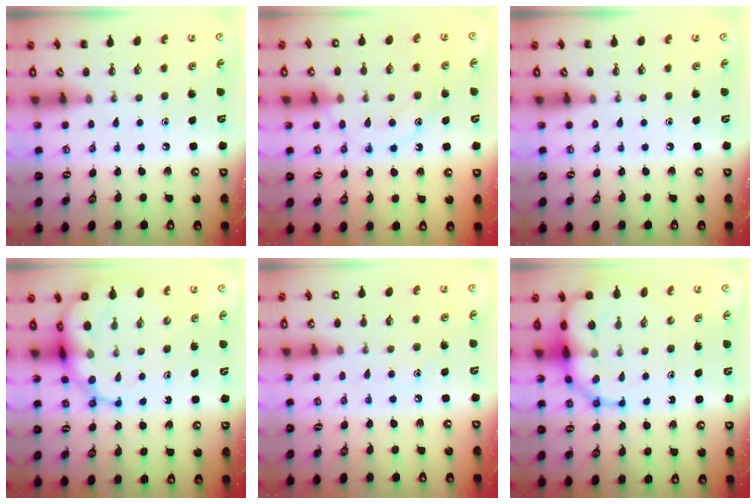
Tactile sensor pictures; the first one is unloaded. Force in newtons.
{"total": 13.9, "press": 13.9, "slide": 0.7}
{"total": 0.0}
{"total": 11.8, "press": 11.4, "slide": 3.0}
{"total": 8.7, "press": 8.5, "slide": 1.7}
{"total": 11.1, "press": 10.8, "slide": 2.7}